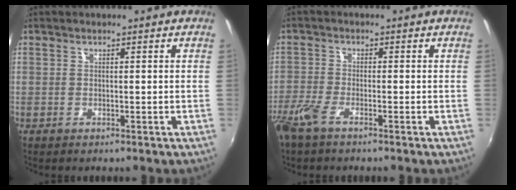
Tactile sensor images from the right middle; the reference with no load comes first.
{"total": 5.1, "force": [-3.6, 1.4, 3.3], "torque": [-0.087, -0.011, -0.076]}